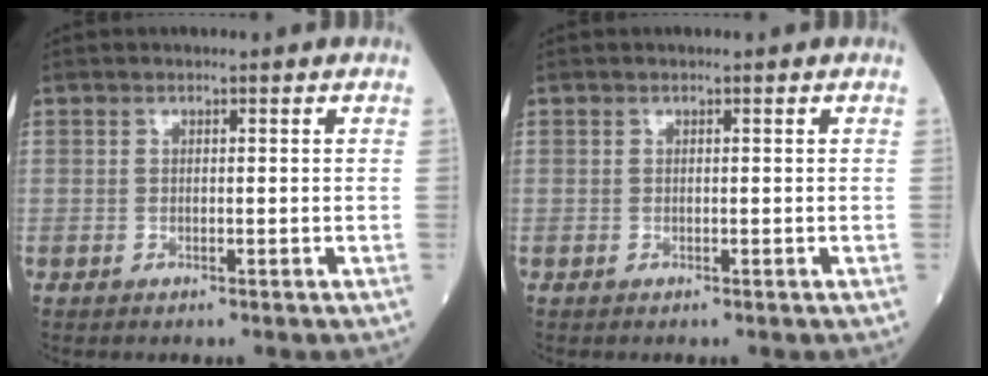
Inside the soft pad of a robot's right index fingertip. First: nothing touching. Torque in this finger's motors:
{"motor_torque": [0.00, 0.00, 0.00, 0.01]}